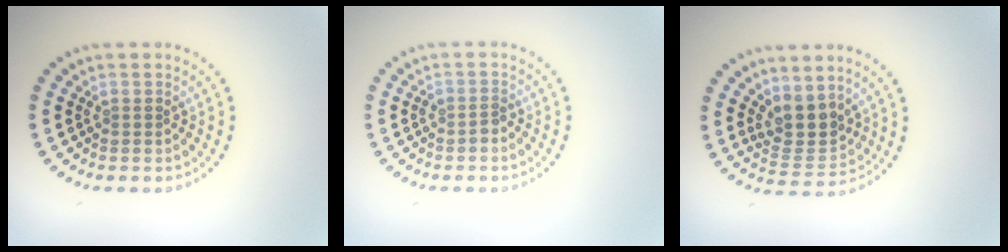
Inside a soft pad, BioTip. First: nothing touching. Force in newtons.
{"total": 1.0, "press": 0.8, "slide": 0.6}
{"total": 3.4, "press": 2.9, "slide": 1.9}